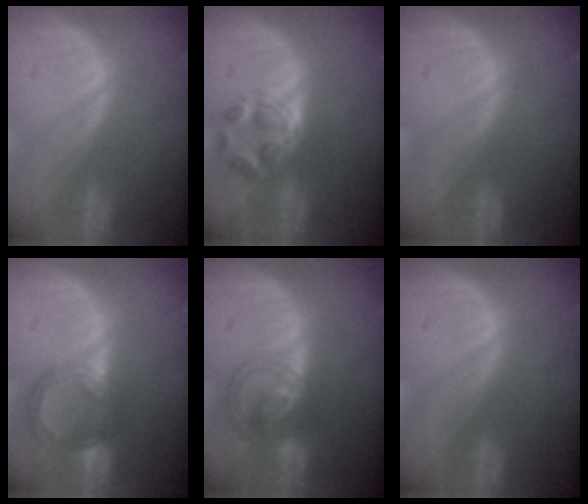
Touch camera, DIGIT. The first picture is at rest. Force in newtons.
{"total": 5.9, "press": 4.8, "slide": 3.4}
{"total": 0.0}
{"total": 6.1, "press": 5.9, "slide": 1.4}
{"total": 7.1, "press": 6.5, "slide": 2.9}
{"total": 0.0}